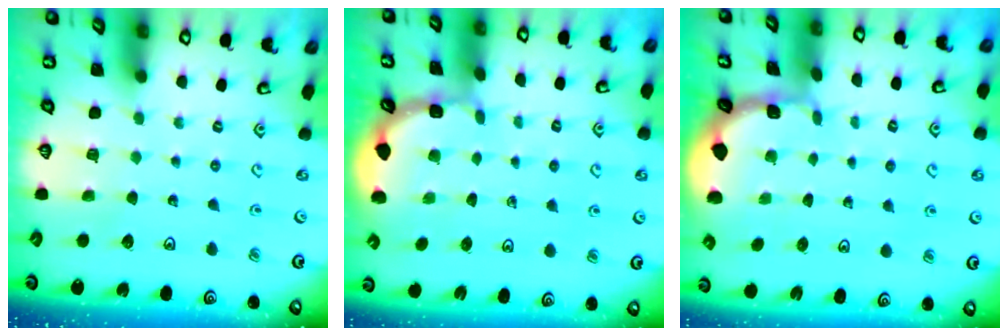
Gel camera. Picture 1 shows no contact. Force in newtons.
{"total": 1.5, "press": 1.5, "slide": 0.2}
{"total": 1.1, "press": 1.1, "slide": 0.1}